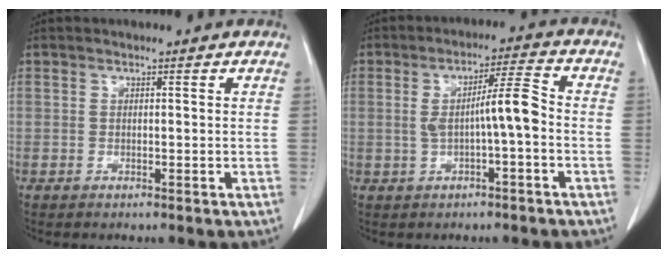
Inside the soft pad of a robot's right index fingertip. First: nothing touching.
{"total": 6.6, "force": [-0.5, 0.5, 6.6], "torque": [-0.112, 0.018, -0.007]}